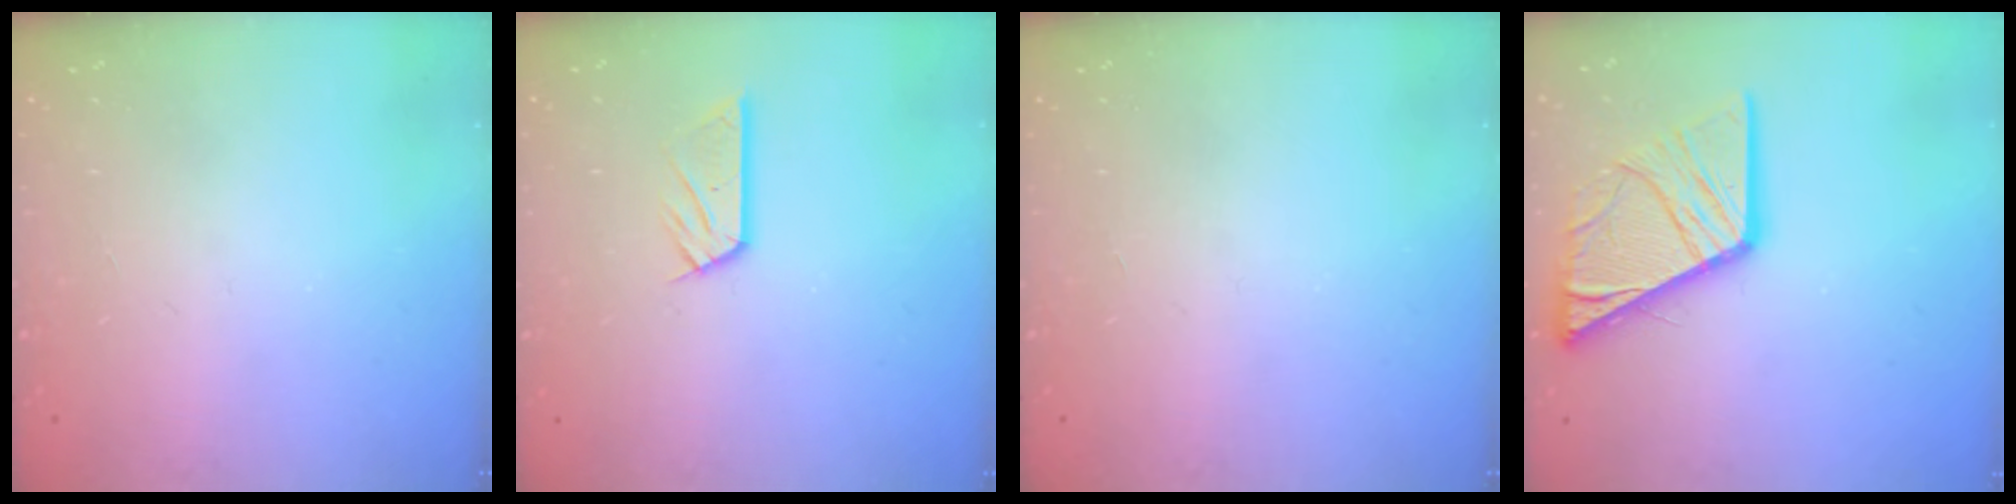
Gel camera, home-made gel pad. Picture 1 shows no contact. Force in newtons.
{"total": 6.5, "press": 6.5, "slide": 0.2}
{"total": 0.0}
{"total": 15.7, "press": 15.7, "slide": 1.6}